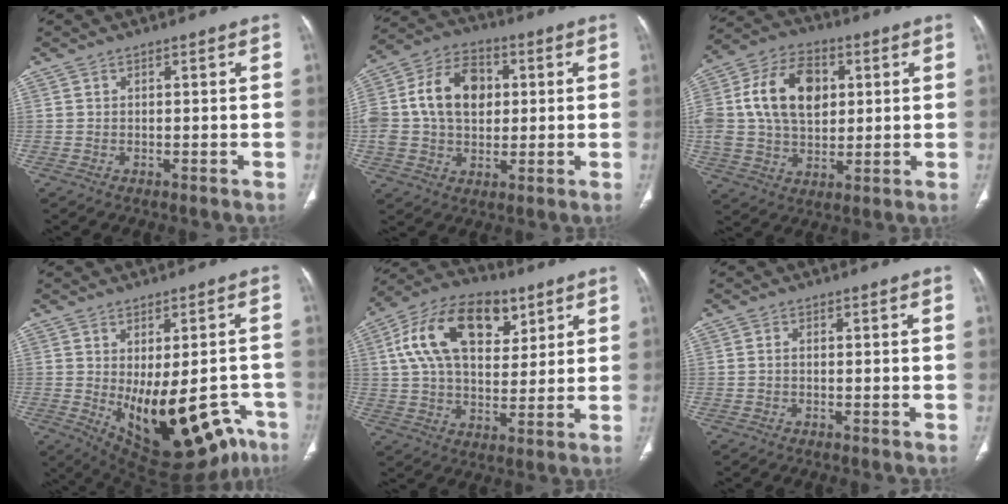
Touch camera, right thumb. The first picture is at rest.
{"total": 16.4, "force": [2.0, 11.7, 11.2], "torque": [-0.198, 0.021, 0.033]}
{"total": 17.0, "force": [3.3, 11.6, 12.0], "torque": [-0.204, 0.011, 0.060]}
{"total": 20.3, "force": [-8.0, 9.9, 15.7], "torque": [-0.162, 0.007, -0.090]}
{"total": 19.7, "force": [7.4, 11.6, 14.1], "torque": [-0.226, -0.002, 0.123]}
{"total": 0.7, "force": [-0.1, 0.4, 0.5], "torque": [-0.010, 0.001, -0.005]}